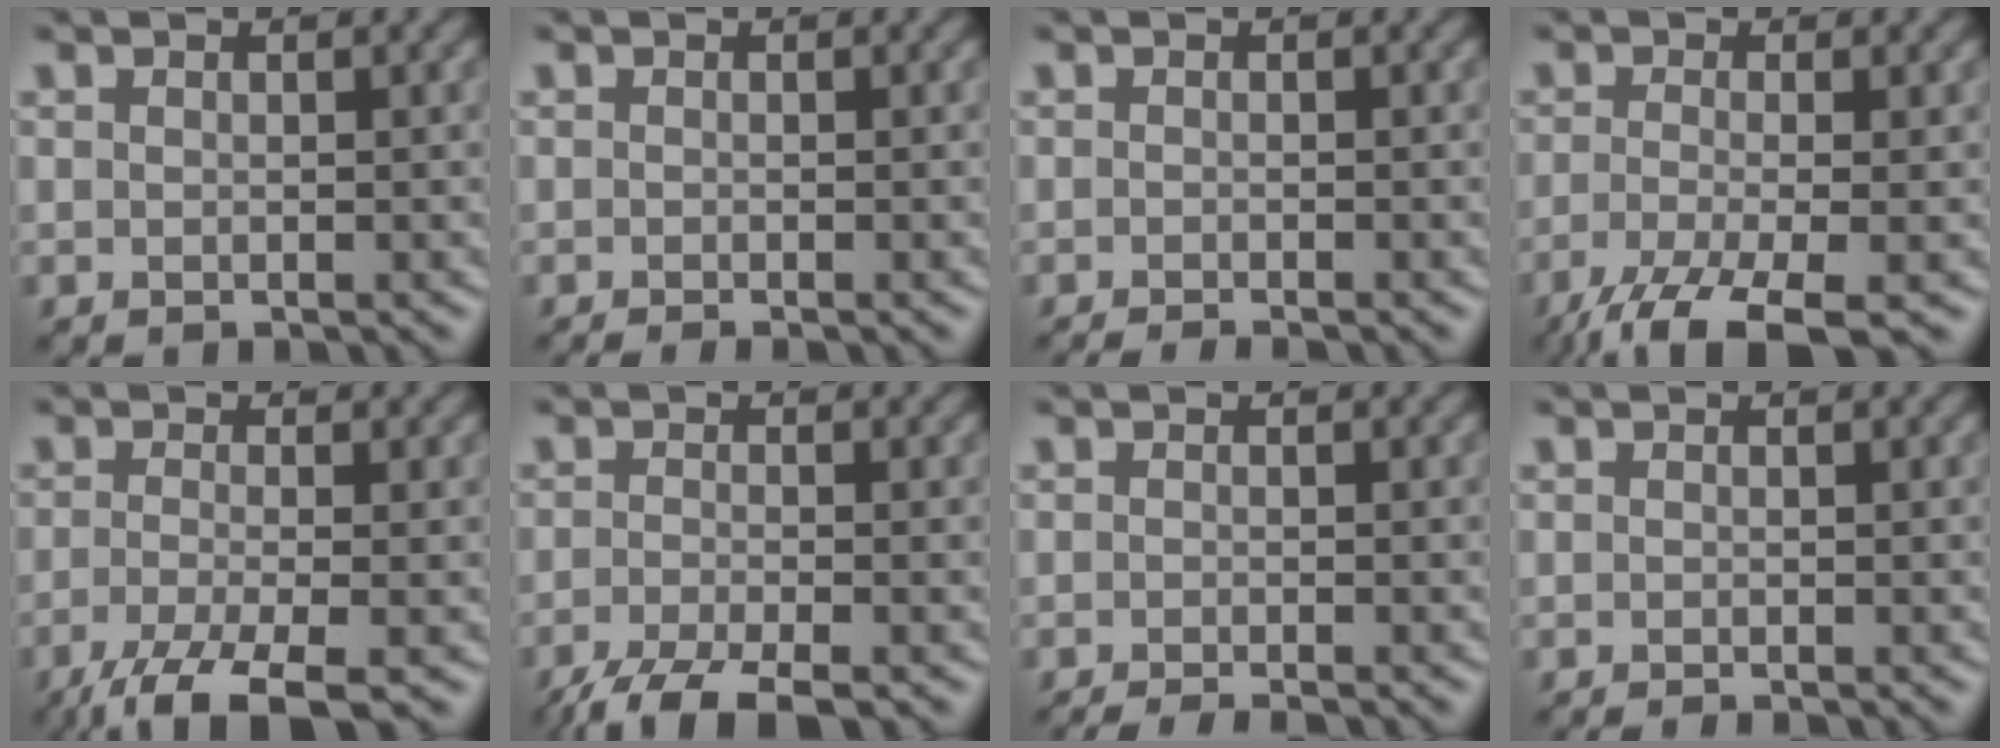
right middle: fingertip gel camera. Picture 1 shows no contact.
{"total": 1.2, "force": [-0.8, 0.3, 0.8], "torque": [-0.003, -0.005, -0.014]}
{"total": 1.8, "force": [-1.4, 0.3, 1.0], "torque": [-0.007, -0.004, -0.025]}
{"total": 6.4, "force": [-3.9, 1.6, 4.8], "torque": [-0.088, -0.016, -0.082]}
{"total": 5.3, "force": [-3.3, 1.2, 3.9], "torque": [-0.071, -0.012, -0.072]}
{"total": 4.5, "force": [-3.3, 0.9, 2.9], "torque": [-0.050, -0.008, -0.071]}
{"total": 2.7, "force": [-2.1, 0.4, 1.6], "torque": [-0.018, -0.002, -0.038]}
{"total": 1.0, "force": [-0.8, 0.2, 0.5], "torque": [0.001, -0.003, -0.013]}